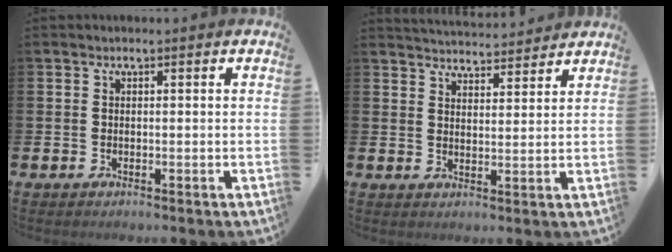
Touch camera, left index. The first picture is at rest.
{"total": 4.5, "force": [4.4, 0.4, -0.2], "torque": [-0.004, -0.031, 0.079]}